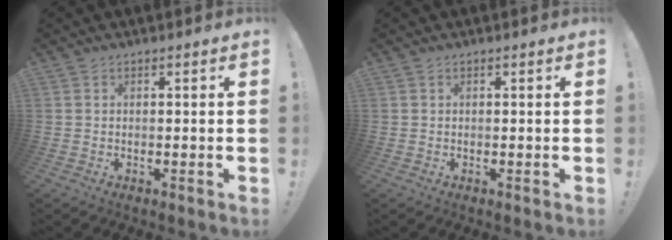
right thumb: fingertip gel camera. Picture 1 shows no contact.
{"total": 0.0}